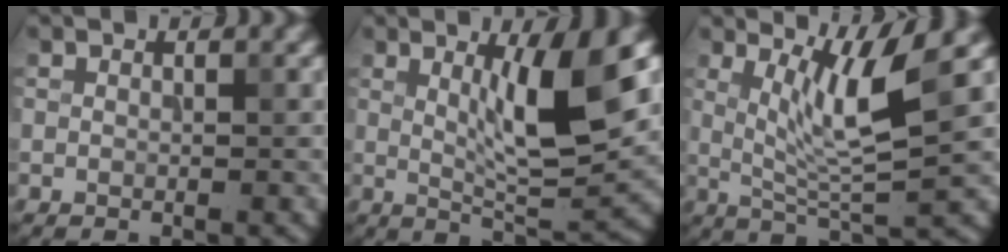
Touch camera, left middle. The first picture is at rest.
{"total": 7.0, "force": [1.8, 1.2, 6.6], "torque": [-0.108, -0.010, 0.035]}
{"total": 6.1, "force": [1.9, 0.9, 5.8], "torque": [-0.108, -0.009, 0.039]}